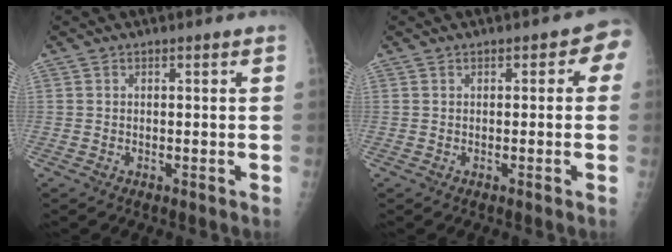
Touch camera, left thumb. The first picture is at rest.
{"total": 2.7, "force": [0.4, 2.0, 1.8], "torque": [0.000, 0.007, -0.004]}